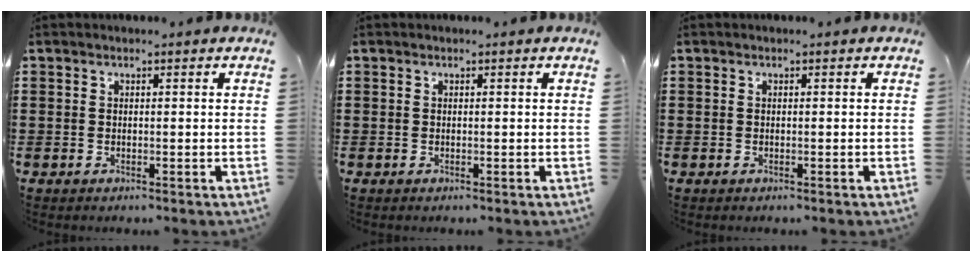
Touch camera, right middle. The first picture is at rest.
{"total": 0.0}
{"total": 0.0}